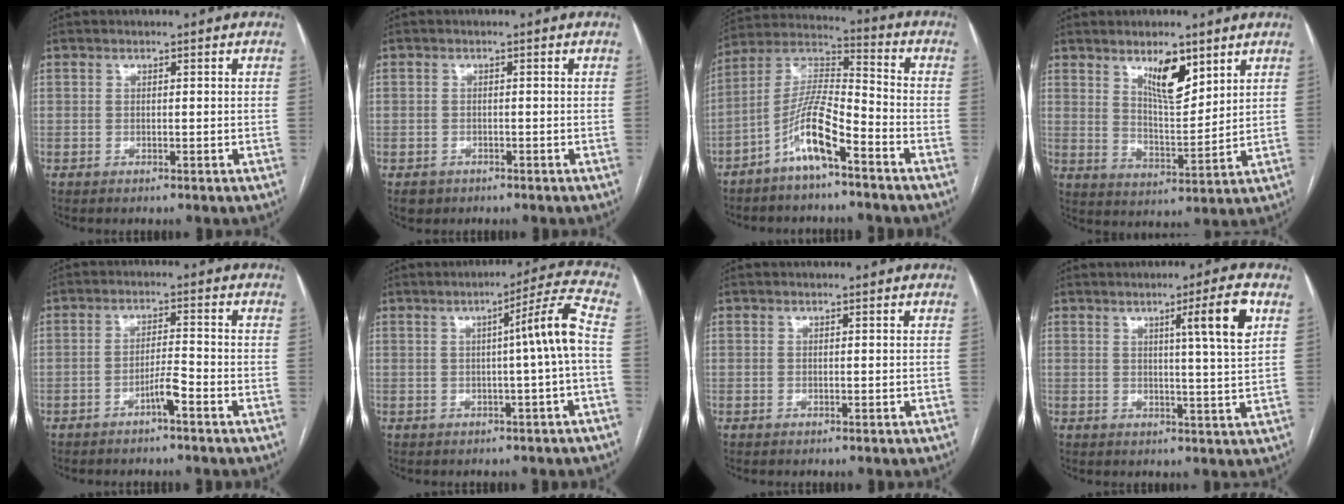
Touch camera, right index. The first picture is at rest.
{"total": 2.2, "force": [-1.2, 1.8, 0.2], "torque": [-0.005, 0.004, -0.016]}
{"total": 10.6, "force": [-6.0, 1.8, 8.5], "torque": [-0.179, 0.008, -0.119]}
{"total": 8.1, "force": [4.9, 2.4, 6.0], "torque": [-0.107, -0.007, 0.091]}
{"total": 3.3, "force": [-2.1, 0.0, 2.5], "torque": [-0.042, 0.002, -0.039]}
{"total": 7.0, "force": [-0.4, -1.4, 6.9], "torque": [-0.096, 0.013, -0.005]}
{"total": 0.0}
{"total": 7.4, "force": [2.8, -1.1, 6.7], "torque": [-0.098, -0.006, 0.042]}